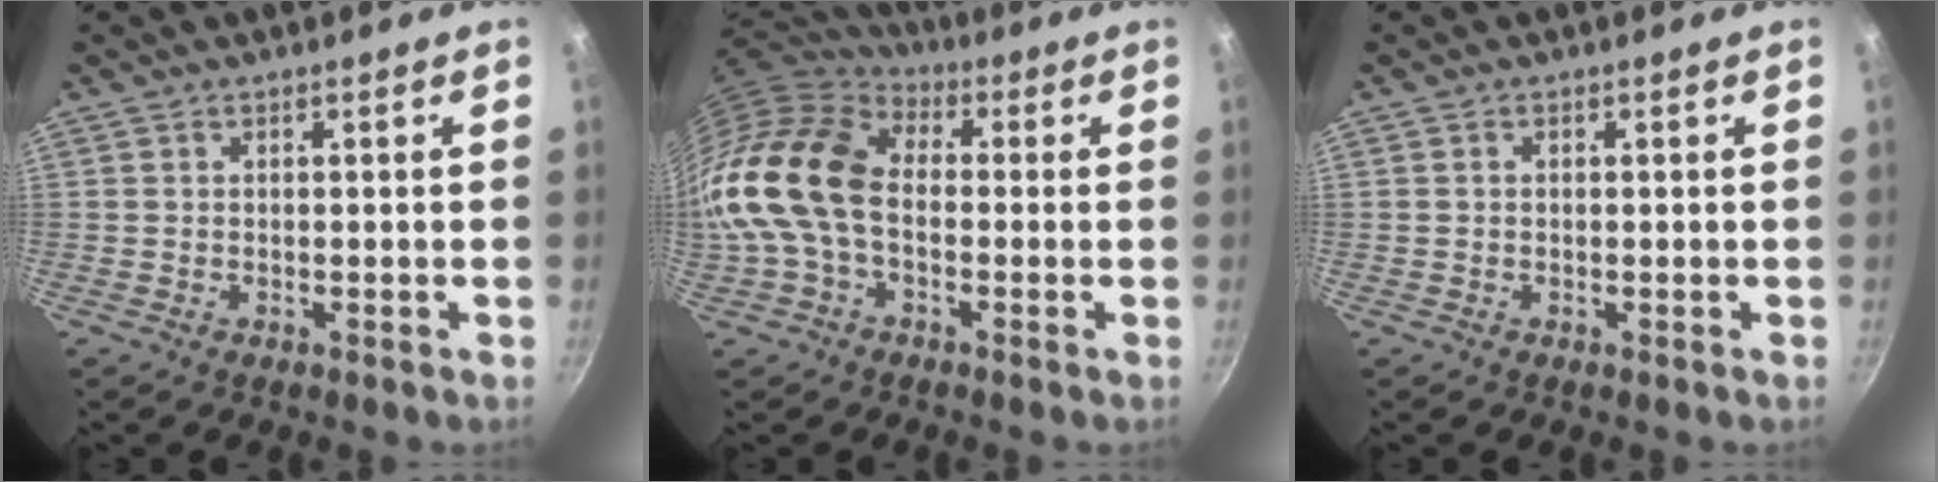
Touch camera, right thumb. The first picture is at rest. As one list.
[{"total": 16.3, "force": [-1.7, 11.0, 12.0], "torque": [-0.221, 0.036, -0.052]}, {"total": 0.0}]